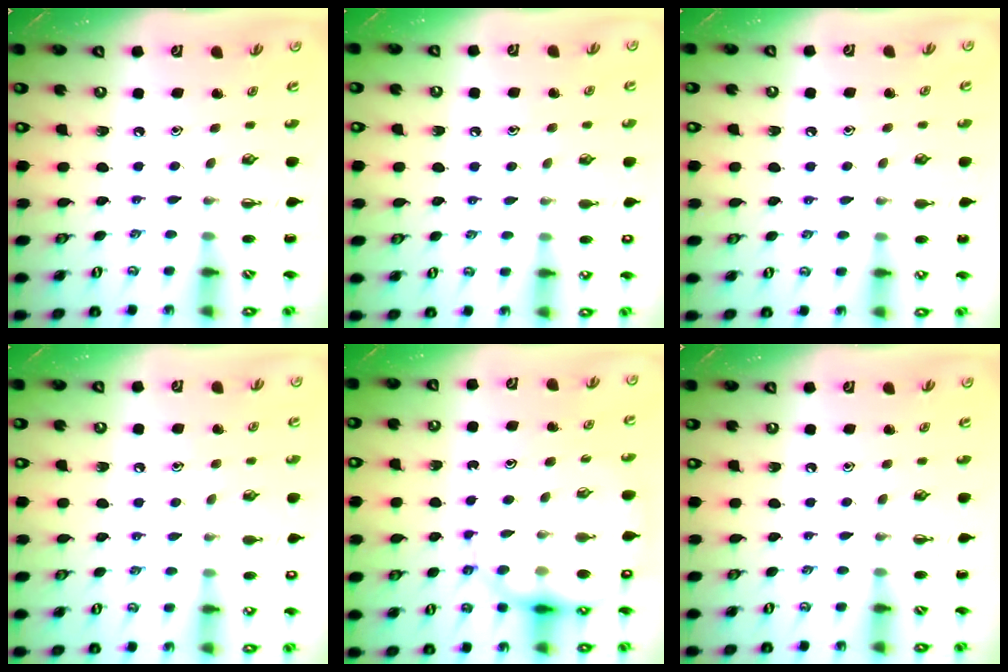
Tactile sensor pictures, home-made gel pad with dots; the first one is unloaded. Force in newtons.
{"total": 7.1, "press": 6.8, "slide": 1.9}
{"total": 6.2, "press": 5.9, "slide": 1.9}
{"total": 5.4, "press": 5.2, "slide": 1.4}
{"total": 14.5, "press": 14.0, "slide": 3.8}
{"total": 0.0}